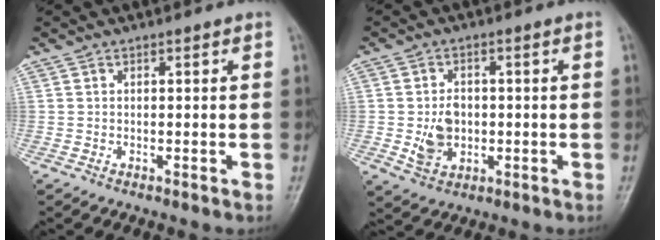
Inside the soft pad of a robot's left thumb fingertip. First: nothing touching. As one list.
[{"total": 6.2, "force": [-0.6, 4.7, 4.0], "torque": [-0.052, -0.001, -0.005]}]